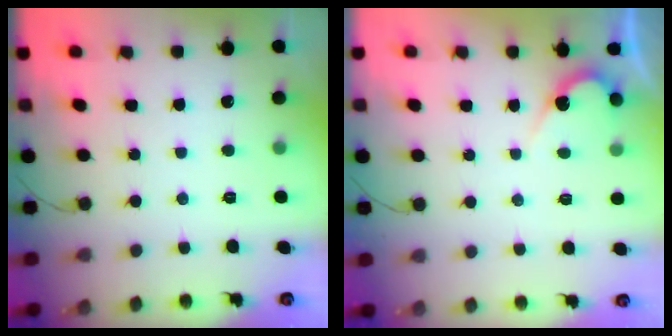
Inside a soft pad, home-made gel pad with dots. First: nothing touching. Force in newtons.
{"total": 4.3, "press": 4.2, "slide": 0.3}